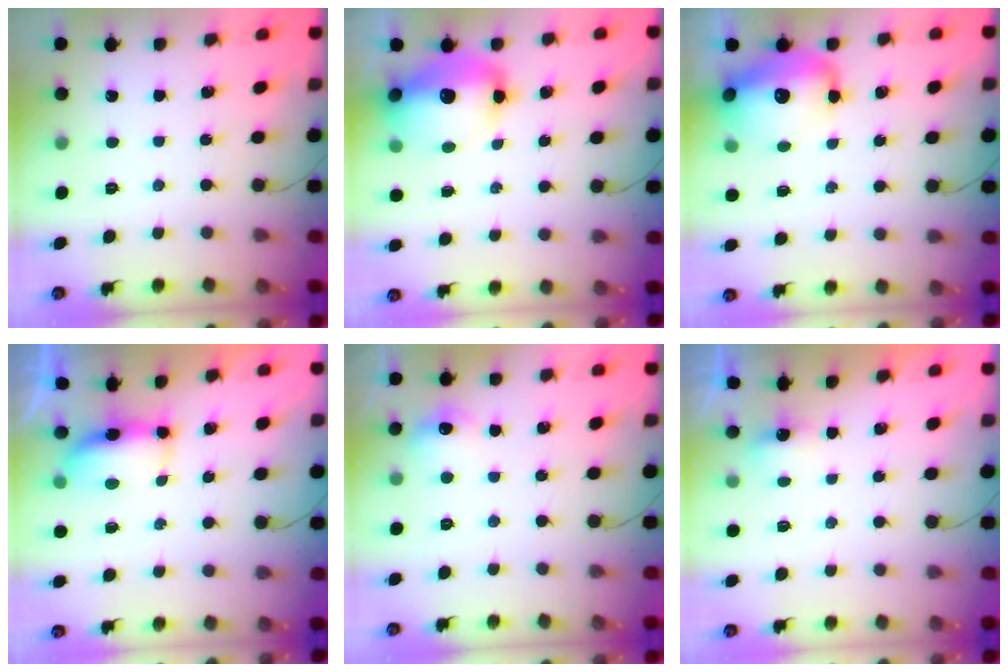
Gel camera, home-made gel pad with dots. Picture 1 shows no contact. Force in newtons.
{"total": 15.4, "press": 14.9, "slide": 3.8}
{"total": 16.7, "press": 16.3, "slide": 3.4}
{"total": 6.1, "press": 6.0, "slide": 0.6}
{"total": 6.8, "press": 6.8, "slide": 1.0}
{"total": 2.7, "press": 2.6, "slide": 0.6}